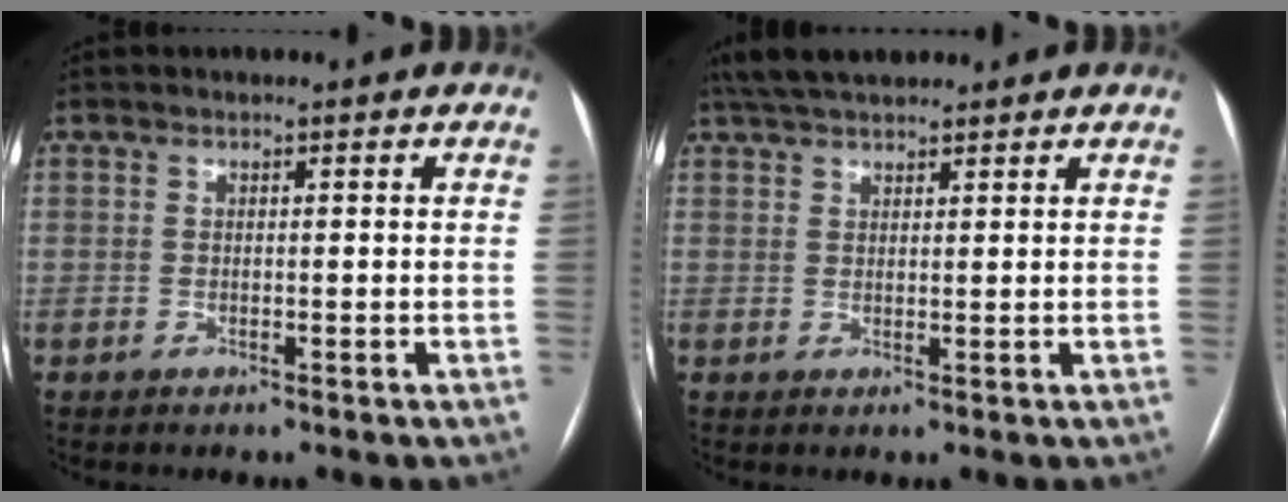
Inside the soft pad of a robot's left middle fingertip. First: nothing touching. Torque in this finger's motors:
{"motor_torque": [0.33, -0.43, 0.03, 0.01]}